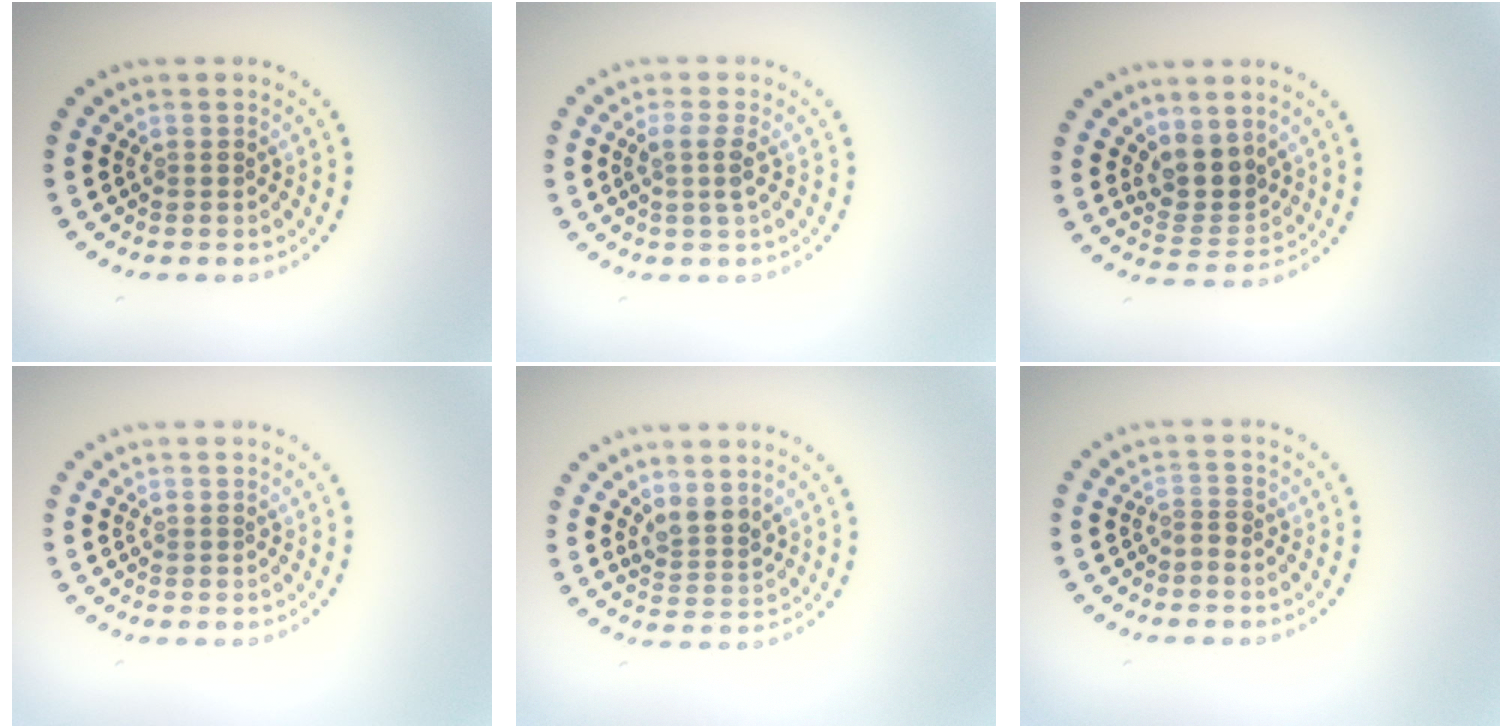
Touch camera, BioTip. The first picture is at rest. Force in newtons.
{"total": 1.9, "press": 1.6, "slide": 1.0}
{"total": 3.4, "press": 2.8, "slide": 1.9}
{"total": 0.0}
{"total": 2.2, "press": 1.8, "slide": 1.2}
{"total": 1.0, "press": 0.4, "slide": 0.9}